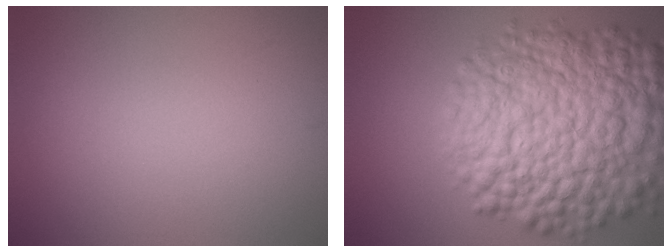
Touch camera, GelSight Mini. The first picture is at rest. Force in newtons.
{"total": 13.4, "press": 13.4, "slide": 0.4}